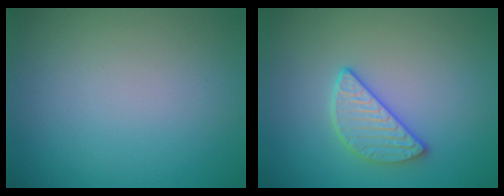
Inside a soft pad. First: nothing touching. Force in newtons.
{"total": 2.9, "press": 2.6, "slide": 1.1}